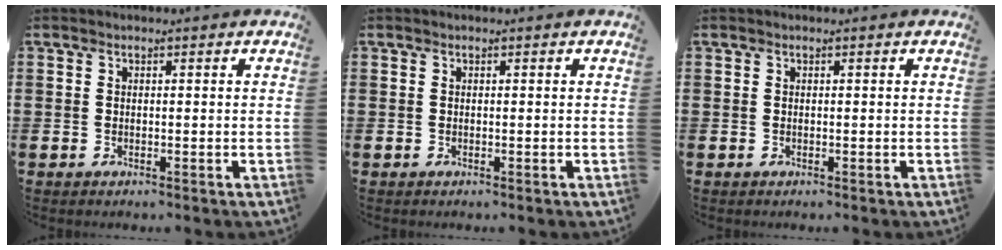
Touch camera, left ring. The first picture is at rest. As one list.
[{"total": 0.0}, {"total": 0.0}]